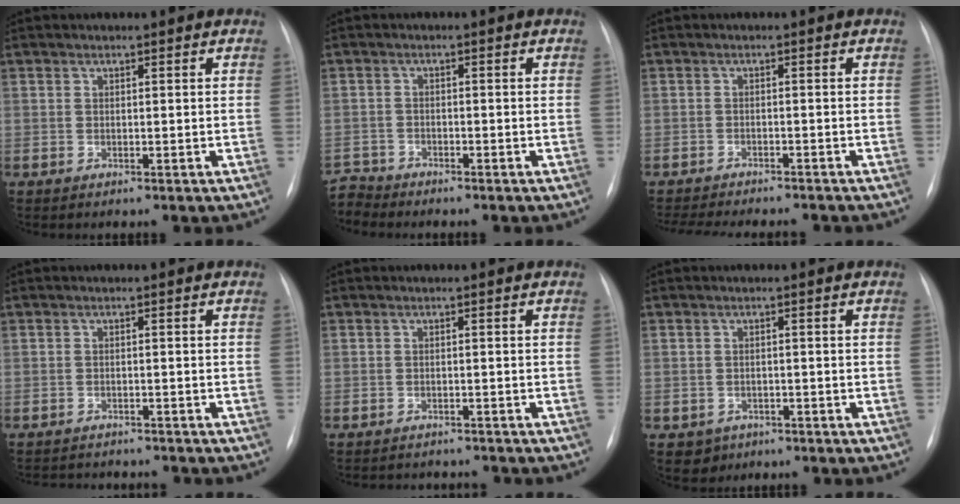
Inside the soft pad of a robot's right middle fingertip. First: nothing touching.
{"total": 3.4, "force": [-3.2, 0.2, -1.0], "torque": [0.021, -0.010, -0.062]}
{"total": 13.2, "force": [-11.9, 2.5, 5.1], "torque": [-0.093, -0.011, -0.155]}
{"total": 7.0, "force": [-6.6, 1.7, 1.6], "torque": [-0.019, -0.001, -0.083]}
{"total": 4.9, "force": [-4.7, 1.3, 0.6], "torque": [-0.001, -0.002, -0.057]}
{"total": 2.7, "force": [-1.4, 2.3, 0.2], "torque": [-0.002, 0.008, -0.015]}